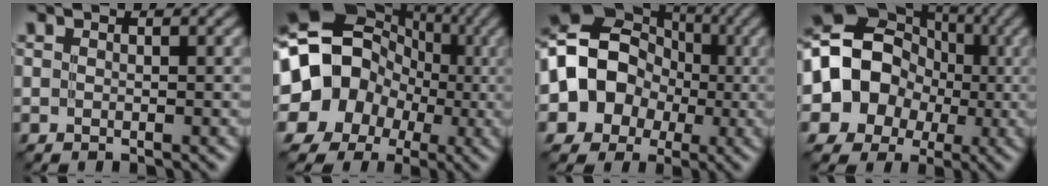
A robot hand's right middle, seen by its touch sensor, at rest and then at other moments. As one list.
[{"total": 16.2, "force": [-1.4, 14.6, 6.7], "torque": [-0.141, 0.007, -0.068]}, {"total": 10.1, "force": [-1.3, 8.6, 5.1], "torque": [-0.061, 0.003, -0.056]}, {"total": 11.1, "force": [-1.0, 9.6, 5.6], "torque": [-0.070, 0.009, -0.050]}]